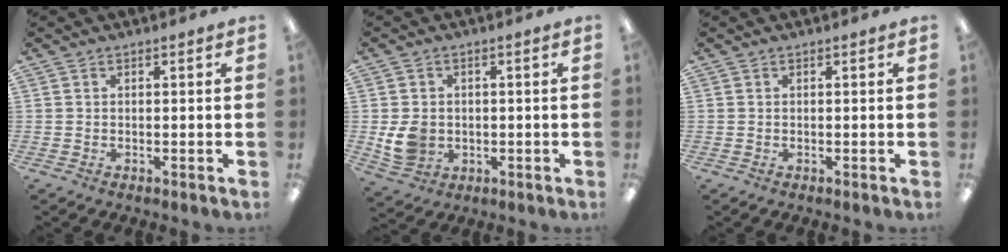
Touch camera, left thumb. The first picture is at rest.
{"total": 6.5, "force": [-0.5, 5.5, 3.3], "torque": [-0.065, 0.003, -0.007]}
{"total": 0.0}